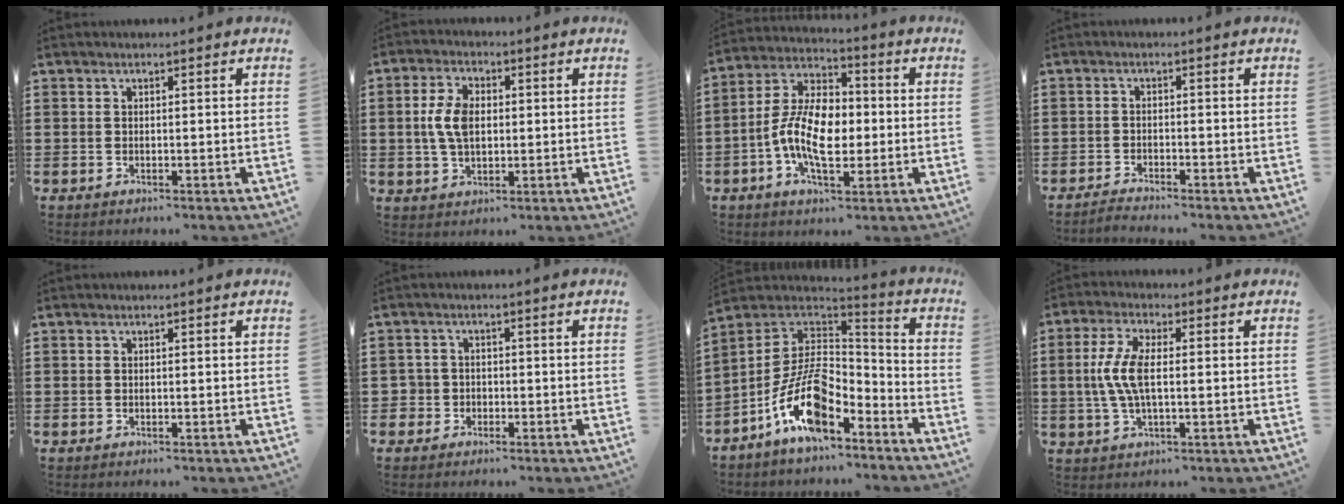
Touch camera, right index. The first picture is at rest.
{"total": 6.1, "force": [0.4, 3.6, 4.9], "torque": [-0.121, 0.006, -0.001]}
{"total": 10.8, "force": [-1.8, 5.9, 8.8], "torque": [-0.205, 0.002, -0.039]}
{"total": 1.7, "force": [-1.7, -0.1, 0.0], "torque": [-0.004, 0.003, -0.035]}
{"total": 0.0}
{"total": 2.2, "force": [-0.9, 2.0, 0.1], "torque": [-0.013, 0.004, -0.023]}
{"total": 13.5, "force": [-7.1, 6.1, 9.8], "torque": [-0.212, 0.015, -0.141]}
{"total": 6.9, "force": [-0.3, 2.4, 6.4], "torque": [-0.151, -0.007, -0.015]}